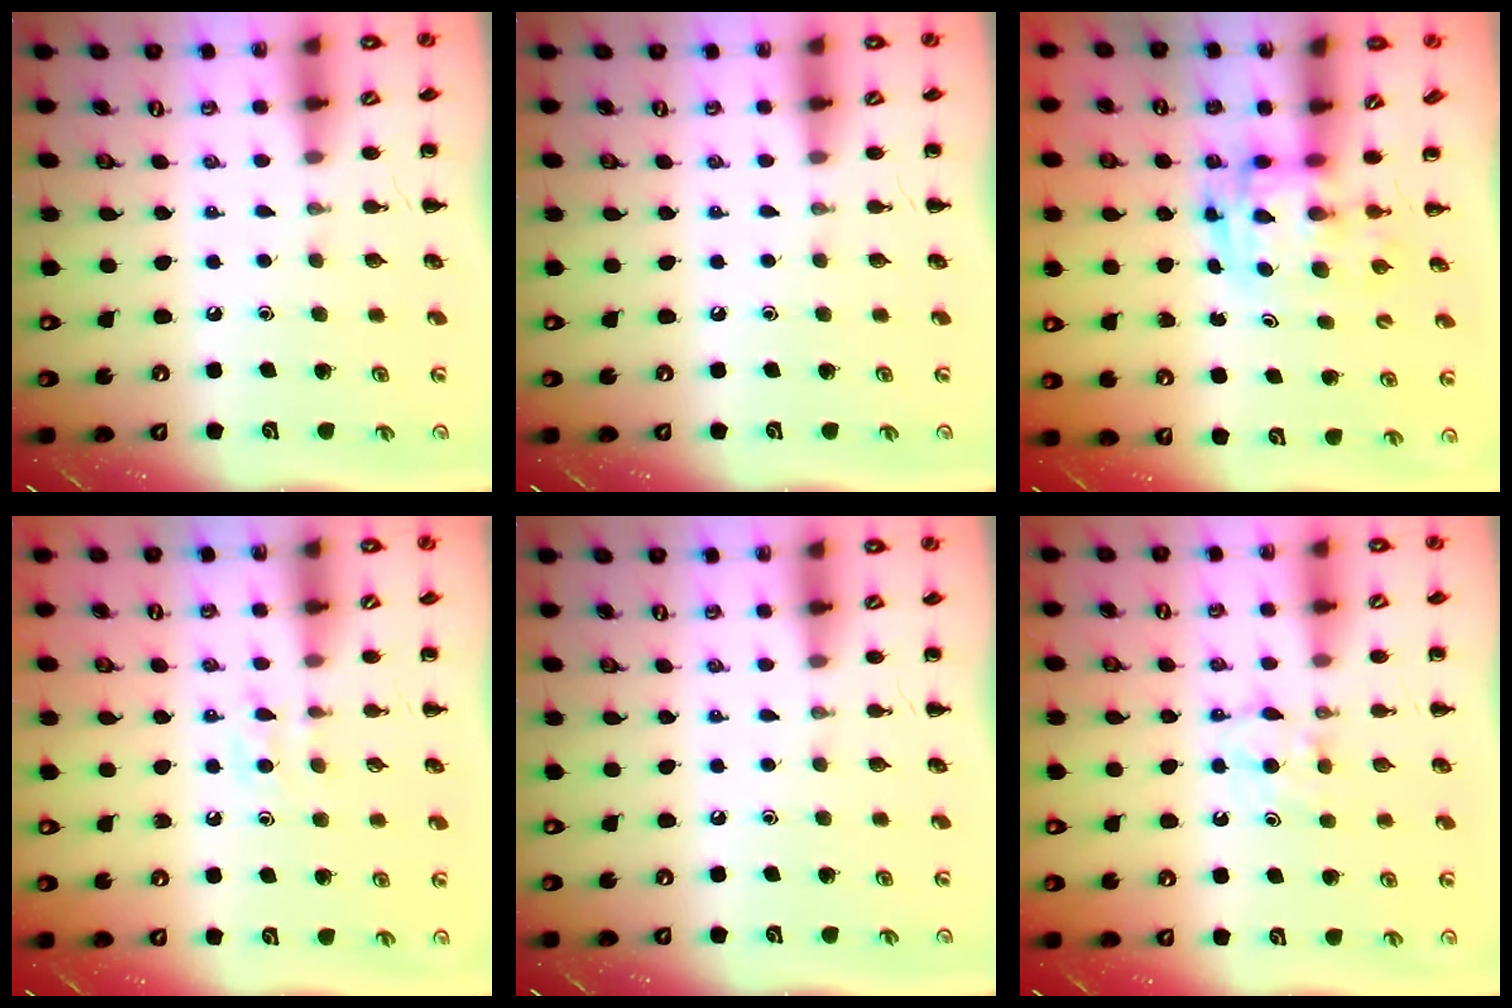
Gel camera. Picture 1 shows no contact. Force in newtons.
{"total": 0.0}
{"total": 2.9, "press": 2.9, "slide": 0.5}
{"total": 4.9, "press": 4.7, "slide": 1.4}
{"total": 0.0}
{"total": 5.1, "press": 4.8, "slide": 1.6}